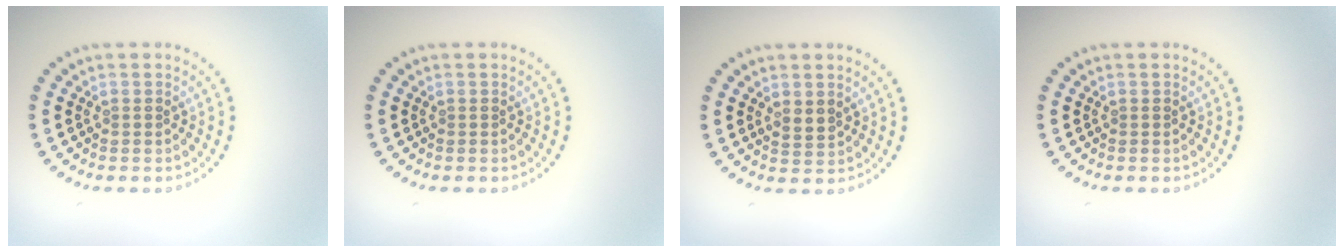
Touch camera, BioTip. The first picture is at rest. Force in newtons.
{"total": 0.0}
{"total": 1.5, "press": 1.3, "slide": 0.6}
{"total": 0.0}